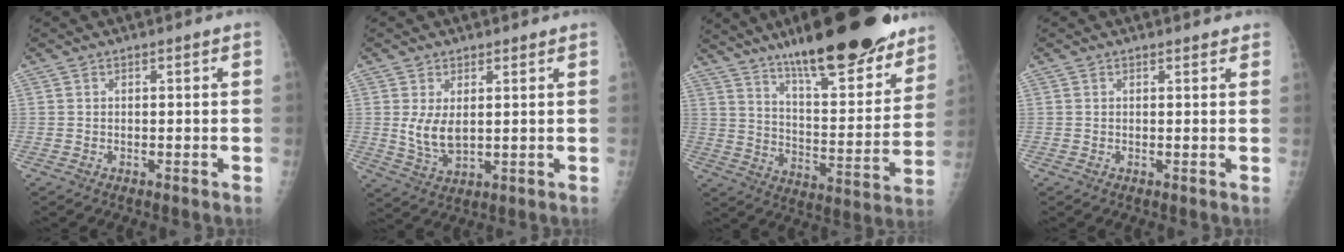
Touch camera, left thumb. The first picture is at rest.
{"total": 6.0, "force": [1.5, 3.6, 4.5], "torque": [-0.076, -0.019, 0.037]}
{"total": 27.5, "force": [20.0, 7.3, 17.4], "torque": [-0.220, -0.083, 0.301]}
{"total": 1.4, "force": [1.3, 0.5, 0.3], "torque": [0.001, -0.003, 0.011]}